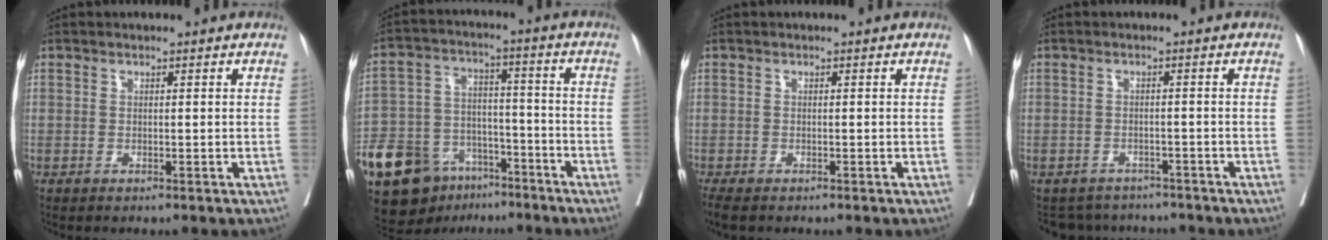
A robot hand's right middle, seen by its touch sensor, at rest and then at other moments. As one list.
[{"total": 21.9, "force": [-14.4, 12.4, 10.9], "torque": [-0.282, 0.010, -0.249]}, {"total": 3.2, "force": [-2.5, 1.0, 1.6], "torque": [-0.029, -0.011, -0.040]}, {"total": 5.4, "force": [-5.1, 1.8, -0.3], "torque": [0.009, 0.012, -0.069]}]